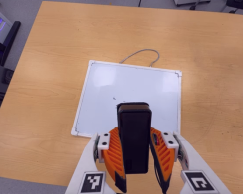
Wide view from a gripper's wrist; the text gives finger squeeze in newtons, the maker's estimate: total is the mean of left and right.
{"total": 7.1, "left": 5.8, "right": 8.4}